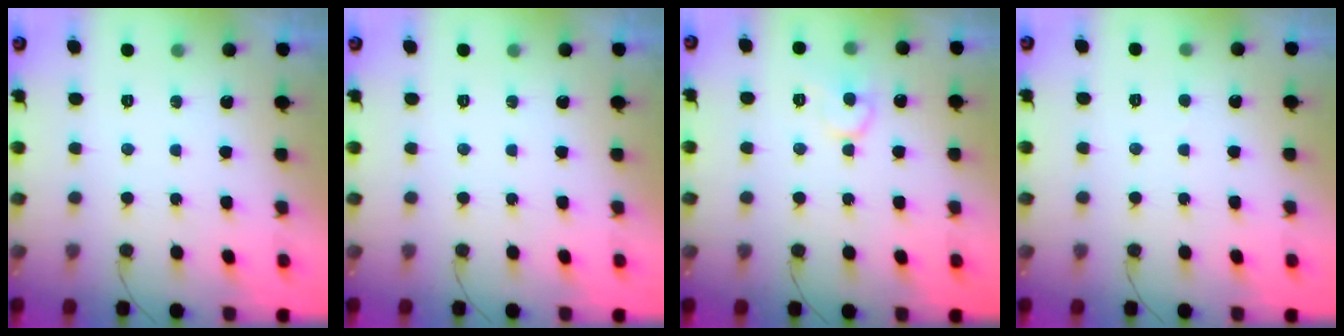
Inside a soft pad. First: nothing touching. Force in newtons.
{"total": 0.0}
{"total": 8.6, "press": 8.6, "slide": 0.8}
{"total": 2.5, "press": 2.5, "slide": 0.2}